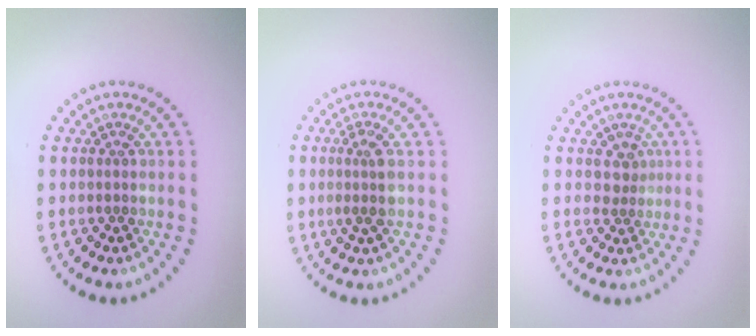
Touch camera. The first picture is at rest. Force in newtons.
{"total": 2.0, "press": 1.7, "slide": 1.1}
{"total": 1.8, "press": 1.2, "slide": 1.3}